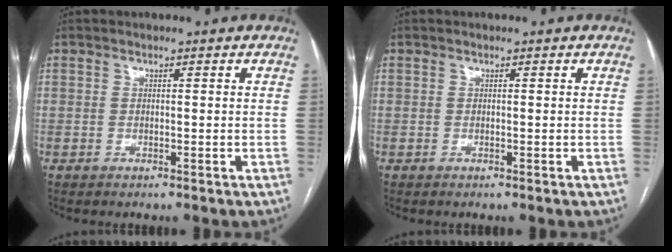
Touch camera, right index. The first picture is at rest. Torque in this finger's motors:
{"motor_torque": [0.00, 0.00, 0.00, 0.00]}